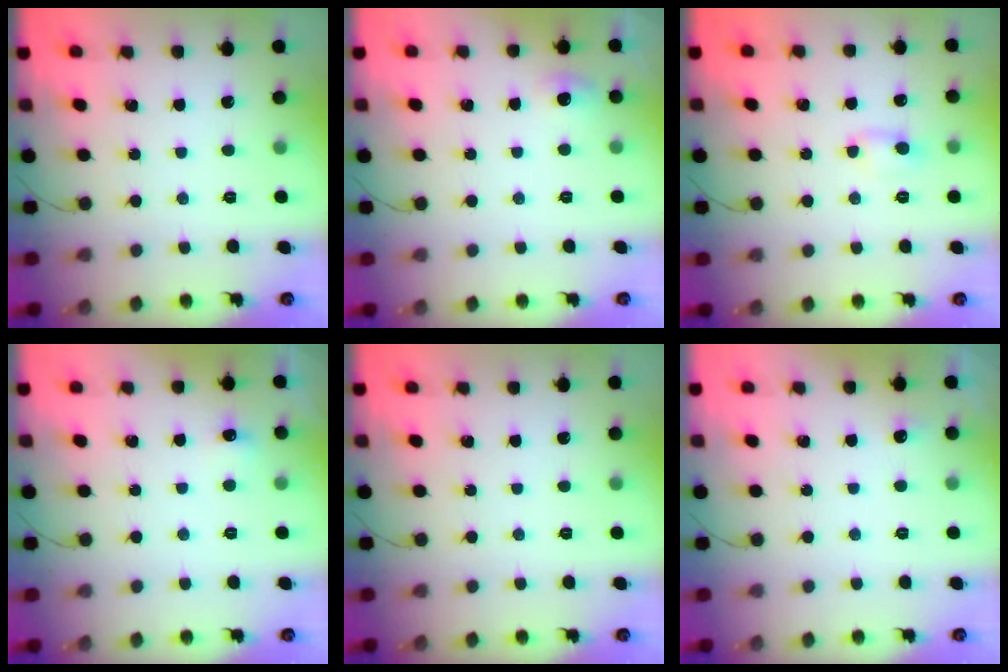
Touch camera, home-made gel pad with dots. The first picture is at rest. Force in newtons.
{"total": 4.5, "press": 4.3, "slide": 1.3}
{"total": 2.5, "press": 2.4, "slide": 0.8}
{"total": 4.4, "press": 4.3, "slide": 1.2}
{"total": 0.0}
{"total": 7.4, "press": 2.7, "slide": 6.9}